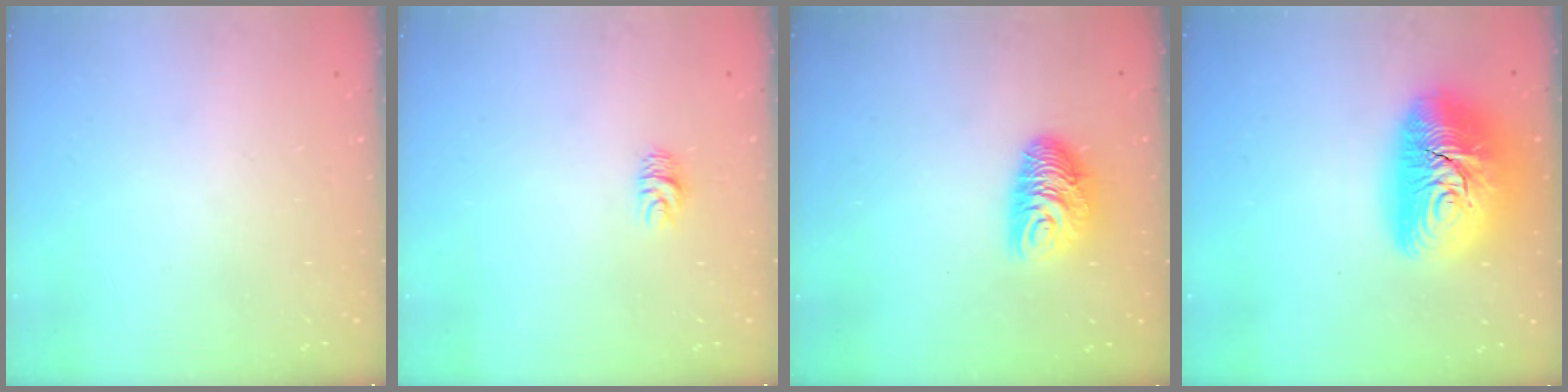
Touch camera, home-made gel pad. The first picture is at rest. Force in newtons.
{"total": 4.6, "press": 4.6, "slide": 0.4}
{"total": 9.9, "press": 9.9, "slide": 0.4}
{"total": 20.2, "press": 20.1, "slide": 1.4}